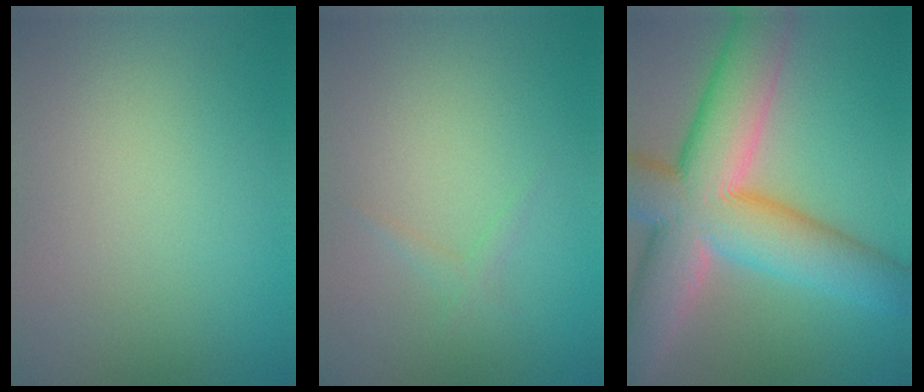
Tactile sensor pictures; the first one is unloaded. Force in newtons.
{"total": 0.7, "press": 0.7, "slide": 0.0}
{"total": 13.1, "press": 13.1, "slide": 0.9}